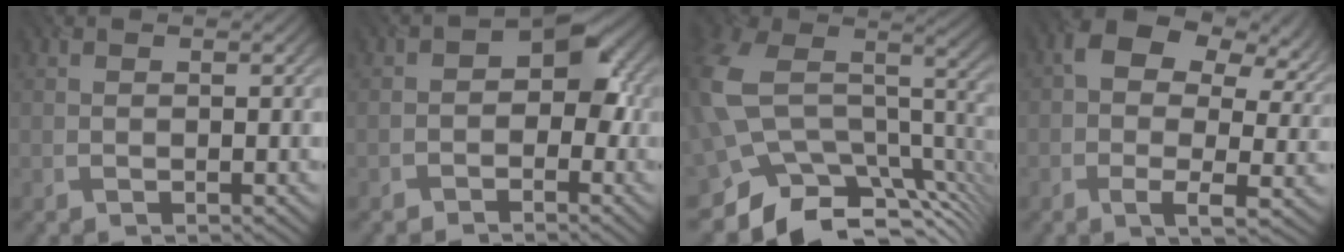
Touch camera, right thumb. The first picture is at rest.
{"total": 4.2, "force": [-0.9, 2.9, 2.9], "torque": [-0.022, 0.005, -0.021]}
{"total": 15.1, "force": [-5.8, 10.6, 9.1], "torque": [-0.218, -0.044, -0.077]}
{"total": 12.4, "force": [3.4, 7.4, 9.4], "torque": [-0.171, -0.008, 0.063]}